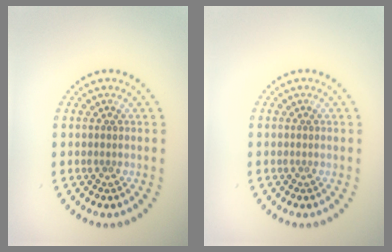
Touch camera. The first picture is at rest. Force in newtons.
{"total": 0.0}